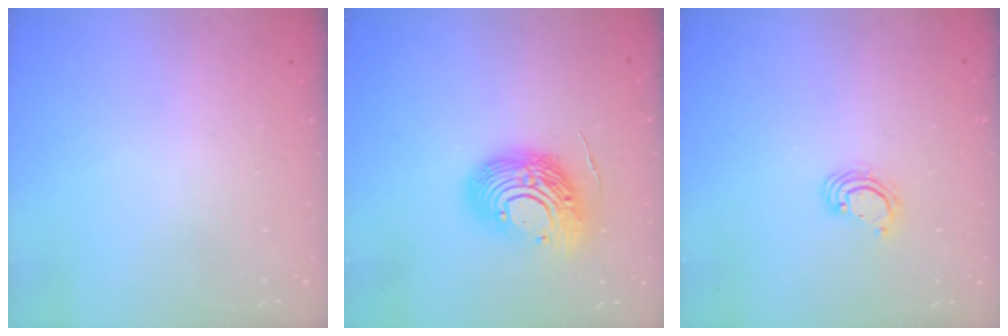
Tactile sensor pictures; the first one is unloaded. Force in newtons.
{"total": 14.6, "press": 14.6, "slide": 1.4}
{"total": 3.9, "press": 3.9, "slide": 0.2}